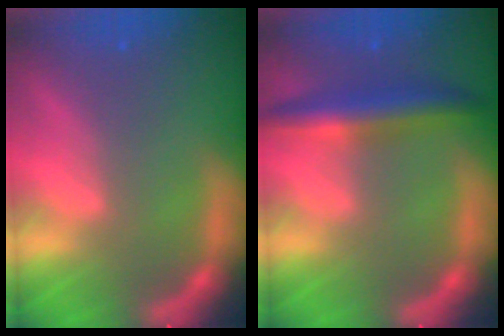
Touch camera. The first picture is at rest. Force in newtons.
{"total": 5.0}